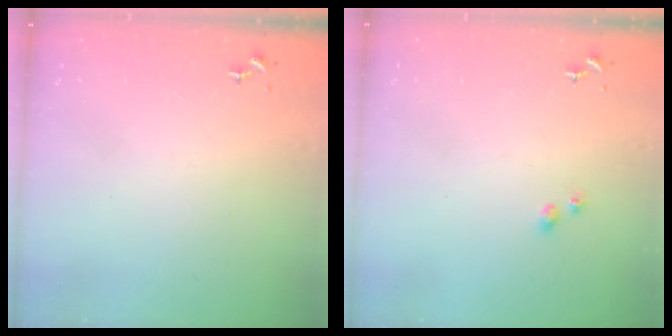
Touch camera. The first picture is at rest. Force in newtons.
{"total": 2.6, "press": 2.6, "slide": 0.6}